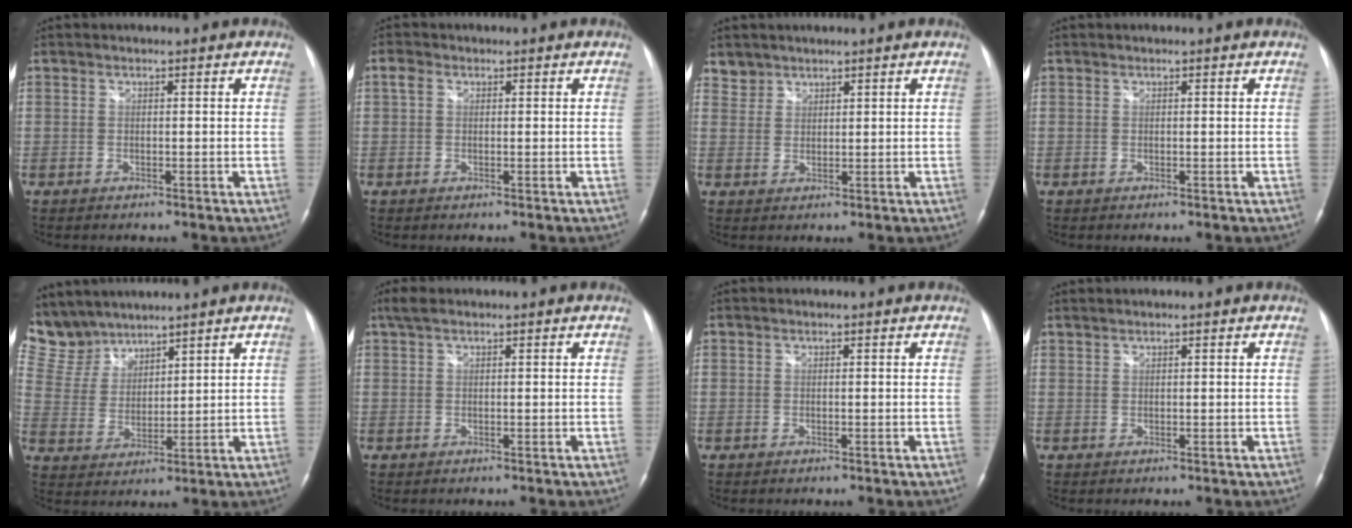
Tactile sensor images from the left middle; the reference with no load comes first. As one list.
[{"total": 1.7, "force": [0.6, 1.2, 1.0], "torque": [-0.028, 0.016, 0.012]}, {"total": 2.6, "force": [2.1, 1.4, -0.5], "torque": [0.016, 0.008, 0.038]}, {"total": 0.0}, {"total": 8.5, "force": [8.0, 3.0, 0.0], "torque": [-0.011, 0.013, 0.178]}, {"total": 2.3, "force": [1.6, 0.7, 1.5], "torque": [-0.035, 0.022, 0.031]}, {"total": 0.0}, {"total": 0.7, "force": [0.7, -0.1, 0.1], "torque": [-0.006, 0.006, 0.019]}]